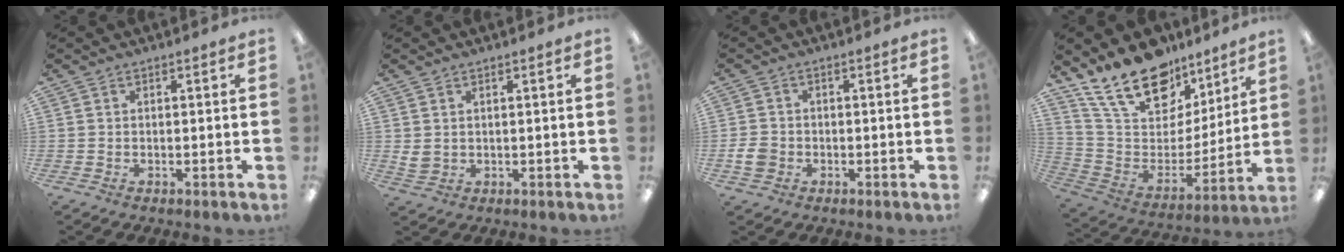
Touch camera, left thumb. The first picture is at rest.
{"total": 2.6, "force": [1.5, 1.8, 1.2], "torque": [-0.017, -0.004, 0.028]}
{"total": 3.7, "force": [-0.9, 3.1, 1.7], "torque": [-0.033, 0.006, -0.017]}
{"total": 20.8, "force": [15.4, 10.7, 8.9], "torque": [-0.168, -0.100, 0.281]}